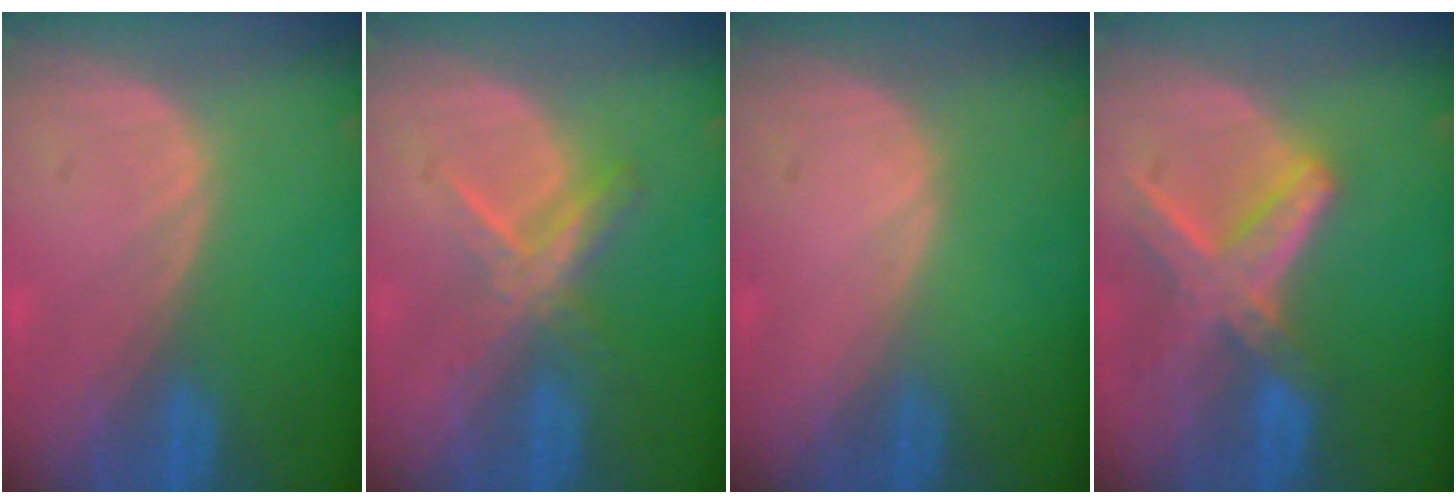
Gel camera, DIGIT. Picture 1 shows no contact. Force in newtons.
{"total": 5.5, "press": 5.1, "slide": 2.1}
{"total": 0.0}
{"total": 8.2, "press": 7.1, "slide": 4.1}